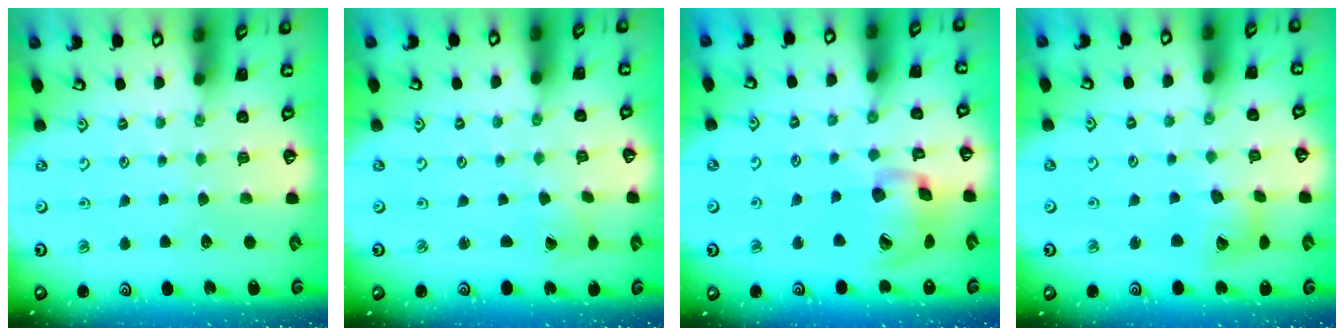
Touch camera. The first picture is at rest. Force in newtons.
{"total": 0.6, "press": 0.6, "slide": 0.0}
{"total": 15.7, "press": 15.5, "slide": 2.4}
{"total": 9.5, "press": 9.5, "slide": 1.1}